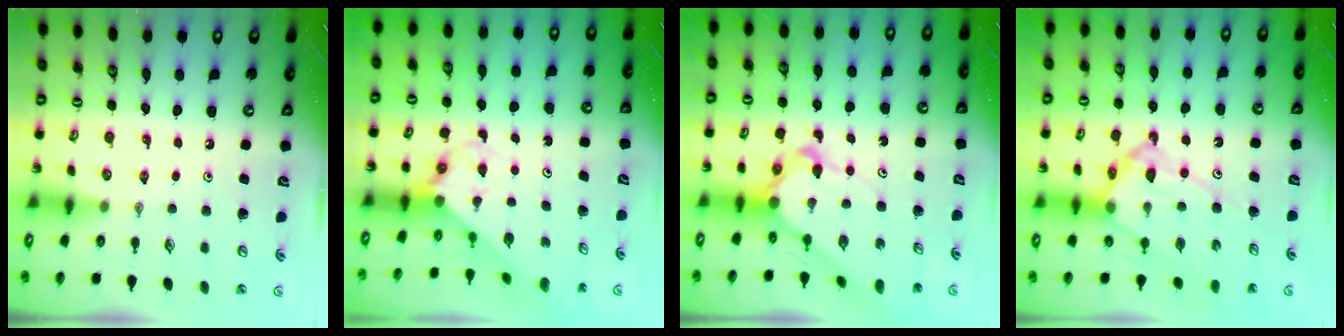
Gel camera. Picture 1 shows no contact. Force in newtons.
{"total": 2.9, "press": 2.9, "slide": 0.3}
{"total": 6.6, "press": 6.6, "slide": 0.6}
{"total": 13.2, "press": 13.1, "slide": 1.5}